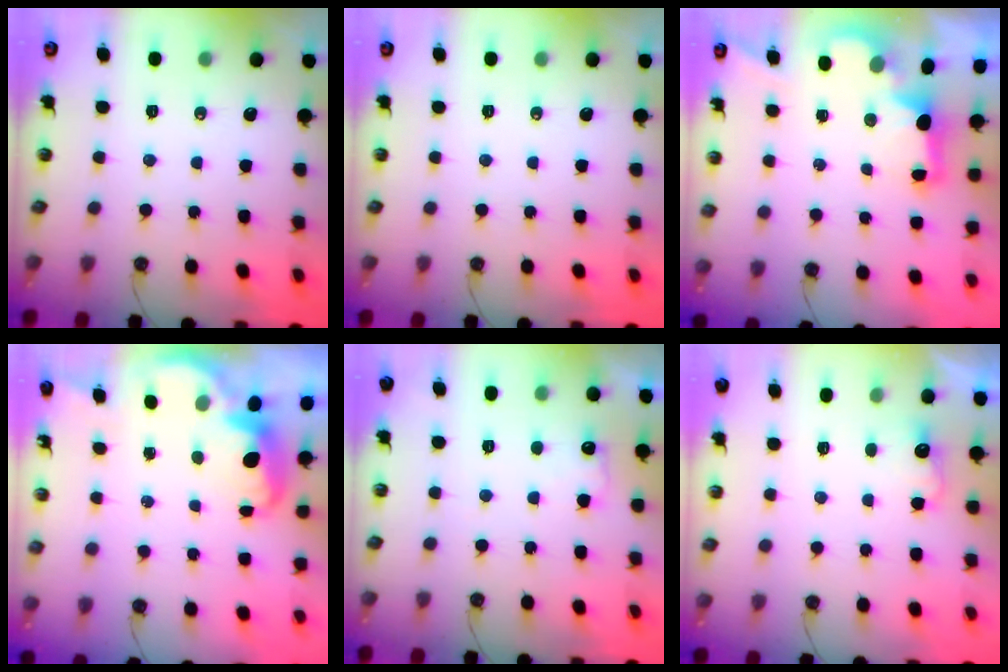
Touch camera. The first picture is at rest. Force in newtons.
{"total": 0.0}
{"total": 2.3, "press": 2.2, "slide": 0.8}
{"total": 2.7, "press": 2.6, "slide": 0.7}
{"total": 7.0, "press": 7.0, "slide": 0.3}
{"total": 3.9, "press": 3.8, "slide": 0.9}